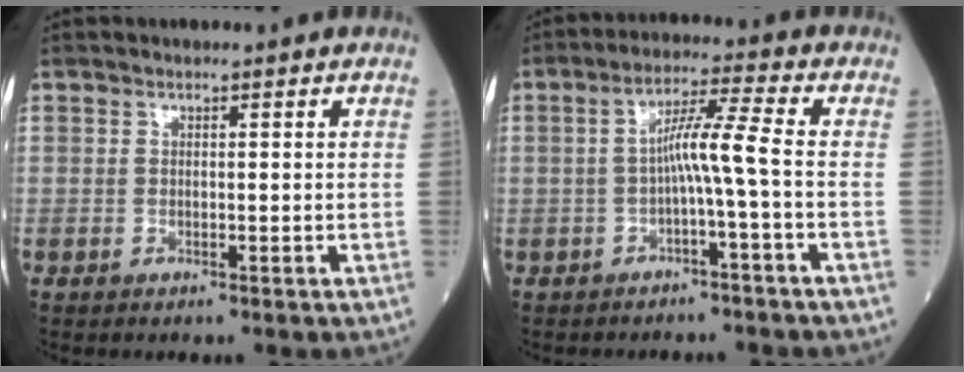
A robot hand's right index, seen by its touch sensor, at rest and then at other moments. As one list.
[{"total": 5.7, "force": [-1.3, -0.8, 5.5], "torque": [-0.099, 0.023, -0.021]}]